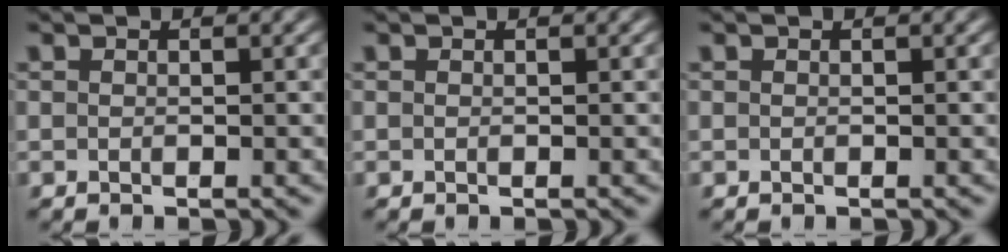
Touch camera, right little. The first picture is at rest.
{"total": 0.0}
{"total": 0.0}